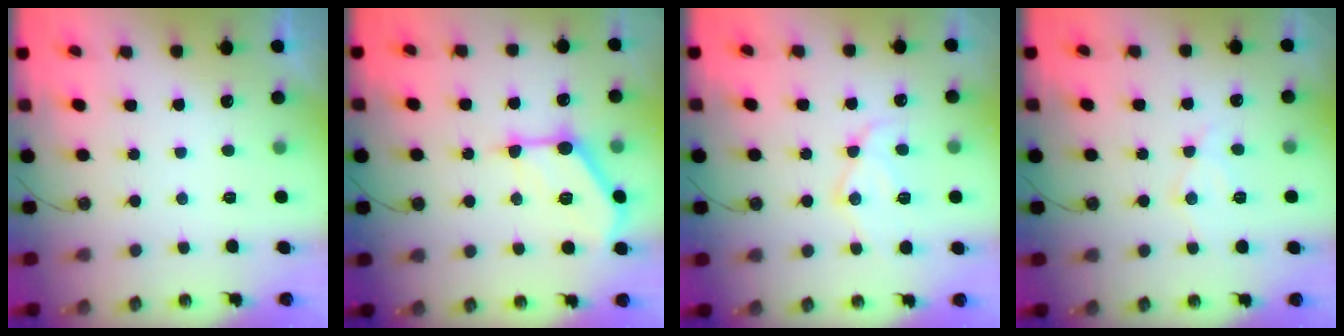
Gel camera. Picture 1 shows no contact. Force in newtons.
{"total": 15.0, "press": 15.0, "slide": 0.4}
{"total": 12.7, "press": 12.7, "slide": 1.1}
{"total": 9.5, "press": 9.5, "slide": 0.7}